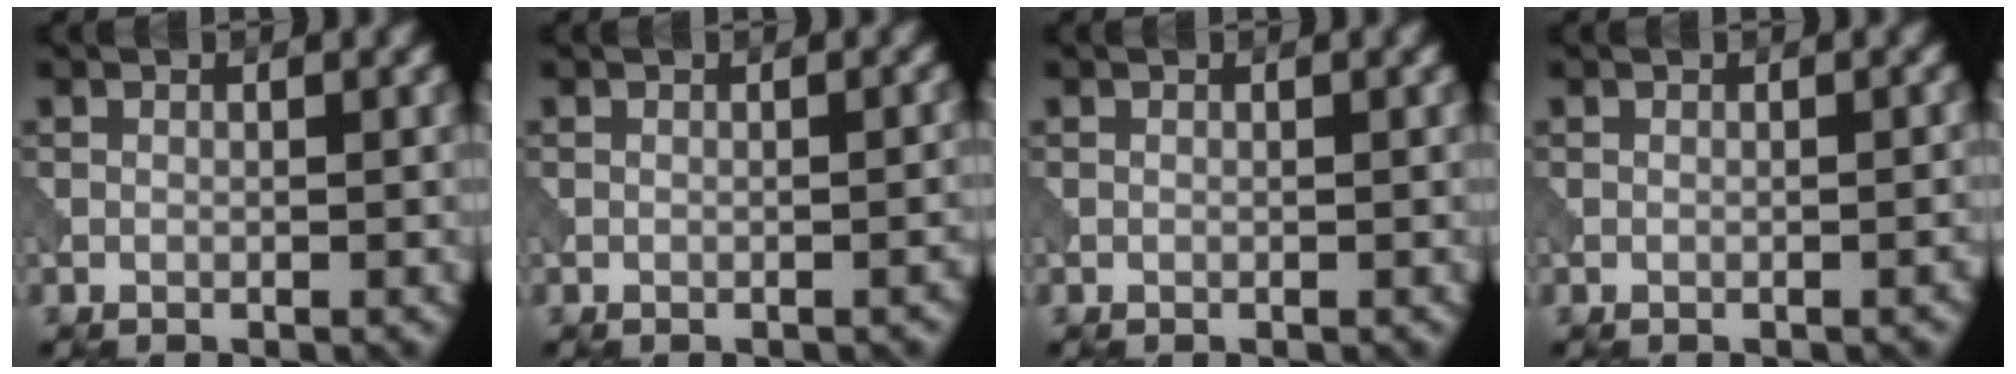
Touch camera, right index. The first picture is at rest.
{"total": 0.9, "force": [-0.5, 0.3, 0.7], "torque": [-0.008, 0.003, -0.008]}
{"total": 0.0}
{"total": 0.6, "force": [-0.4, 0.1, 0.5], "torque": [-0.007, 0.001, -0.005]}